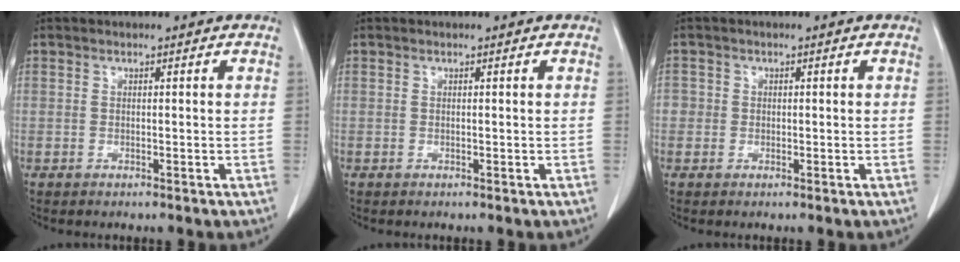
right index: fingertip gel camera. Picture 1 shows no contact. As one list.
[{"total": 0.0}, {"total": 1.7, "force": [-0.3, 1.7, 0.2], "torque": [0.010, 0.006, -0.007]}]